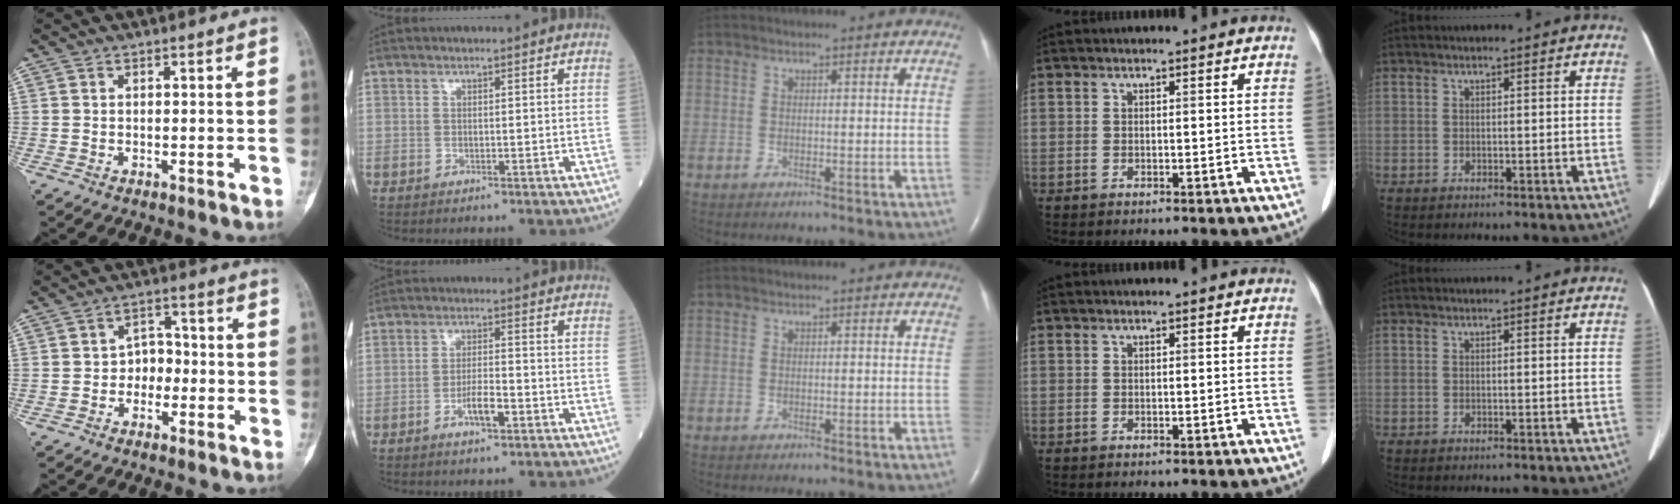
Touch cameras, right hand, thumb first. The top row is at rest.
{"thumb": {"total": 4.6, "force": [-1.1, 3.7, 2.4], "torque": [-0.008, 0.022, -0.029]}, "index": {"total": 4.4, "force": [-2.1, 0.9, 3.8], "torque": [-0.070, 0.002, -0.039]}}